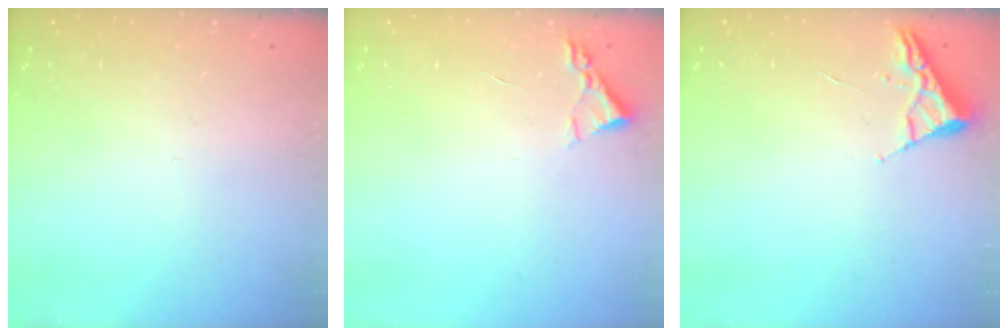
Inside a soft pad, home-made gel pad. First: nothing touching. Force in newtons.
{"total": 2.2, "press": 2.2, "slide": 0.3}
{"total": 2.6, "press": 2.6, "slide": 0.3}